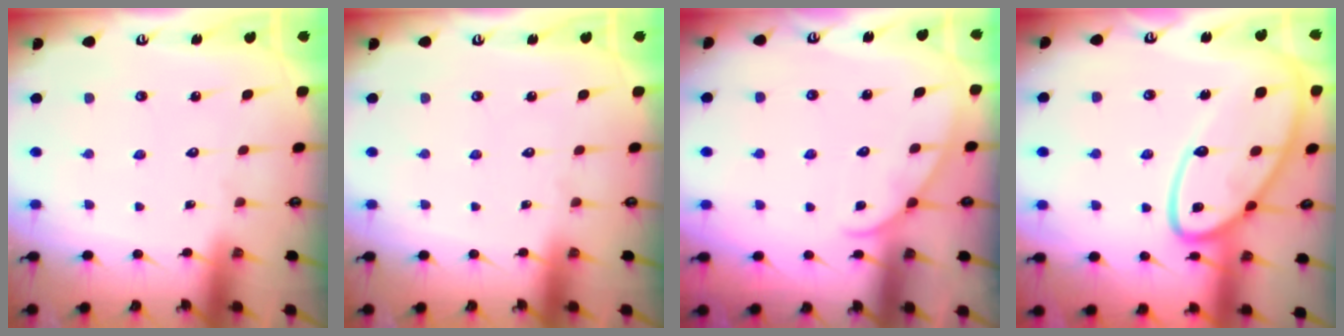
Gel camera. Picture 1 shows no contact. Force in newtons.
{"total": 0.0}
{"total": 4.8, "press": 4.8, "slide": 0.5}
{"total": 19.5, "press": 19.4, "slide": 1.8}